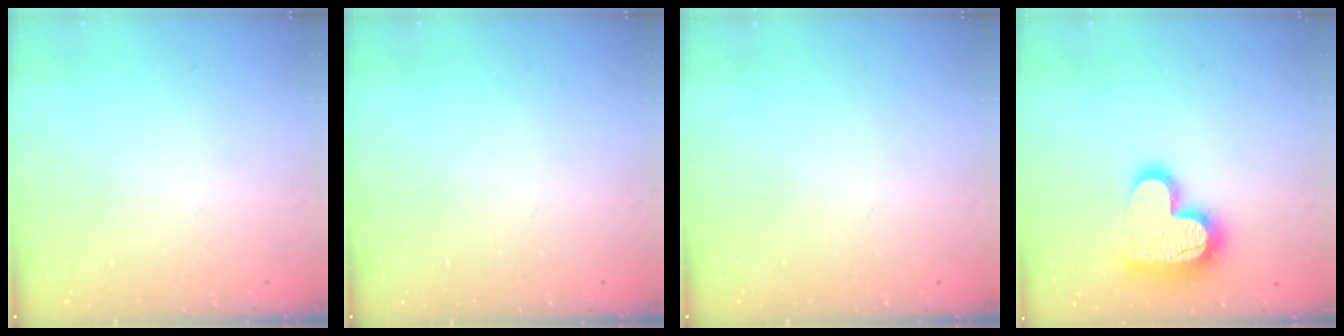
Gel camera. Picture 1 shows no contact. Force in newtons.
{"total": 0.0}
{"total": 0.0}
{"total": 17.0, "press": 16.9, "slide": 1.3}